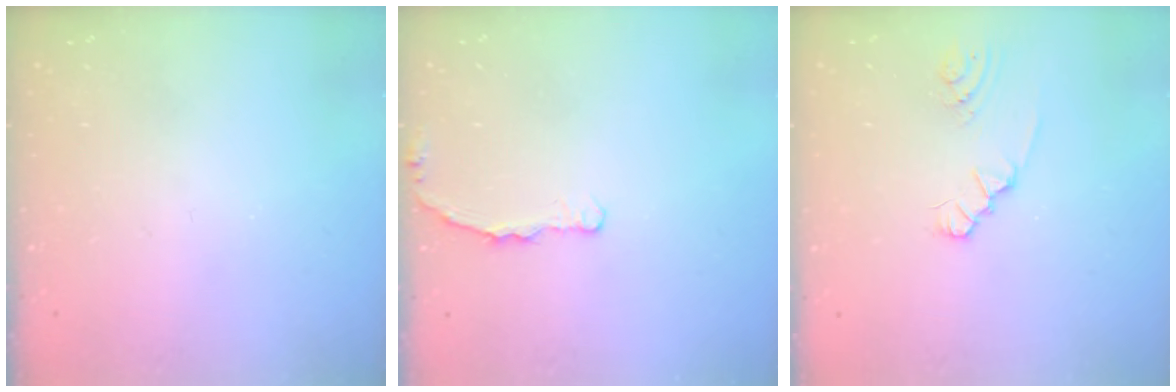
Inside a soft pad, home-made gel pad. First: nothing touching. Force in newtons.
{"total": 2.9, "press": 2.9, "slide": 0.4}
{"total": 1.8, "press": 1.8, "slide": 0.2}